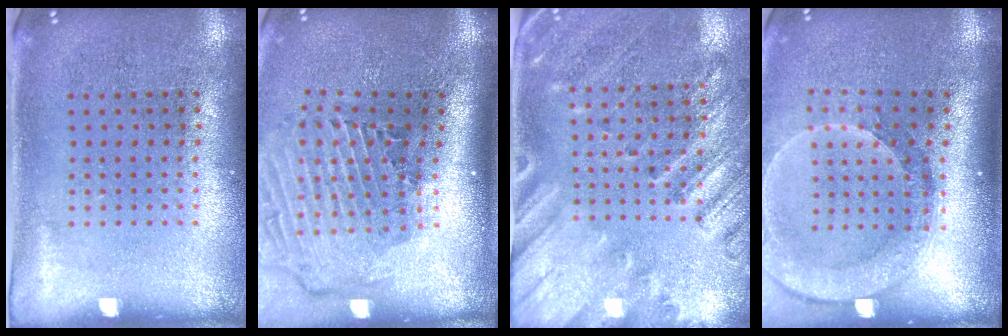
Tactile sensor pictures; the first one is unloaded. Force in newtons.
{"total": 2.9, "press": 1.9, "slide": 2.1}
{"total": 2.5, "press": 2.0, "slide": 1.5}
{"total": 2.6, "press": 2.0, "slide": 1.7}